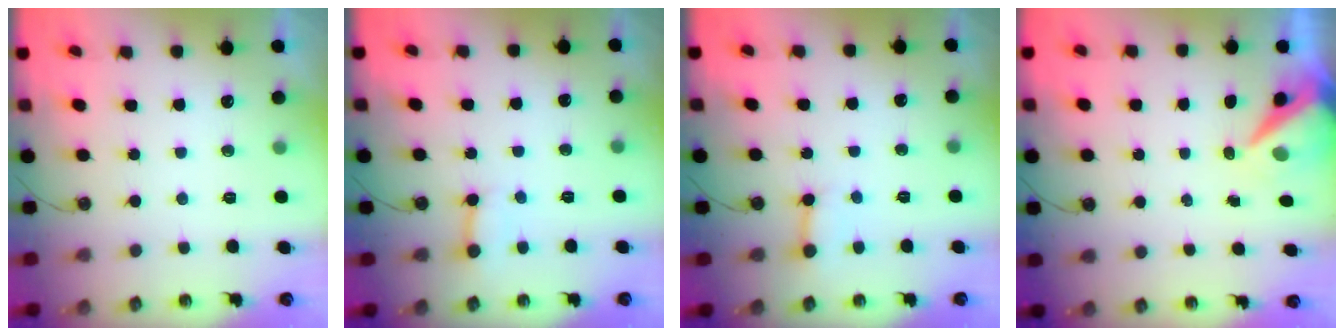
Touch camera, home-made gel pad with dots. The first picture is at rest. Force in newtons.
{"total": 3.9, "press": 3.9, "slide": 0.2}
{"total": 2.8, "press": 2.8, "slide": 0.2}
{"total": 7.4, "press": 7.4, "slide": 1.0}